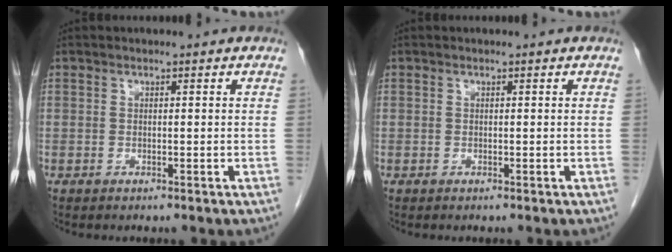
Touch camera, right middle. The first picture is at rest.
{"total": 0.0}